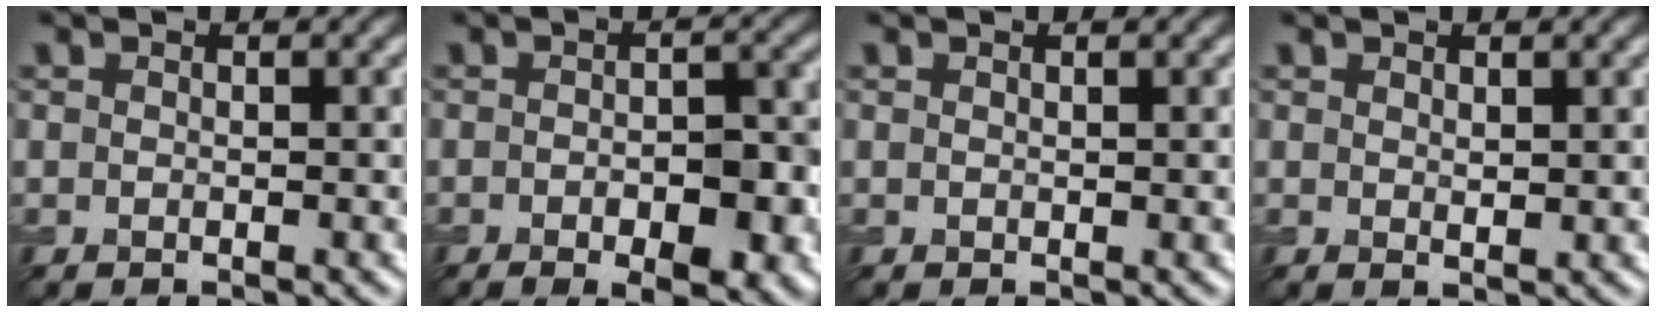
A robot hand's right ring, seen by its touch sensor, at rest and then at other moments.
{"total": 5.4, "force": [-2.3, 1.8, 4.6], "torque": [-0.079, -0.001, -0.015]}
{"total": 0.6, "force": [0.2, -0.2, -0.5], "torque": [-0.002, 0.000, 0.008]}
{"total": 0.5, "force": [0.4, -0.3, -0.1], "torque": [-0.016, 0.000, 0.015]}